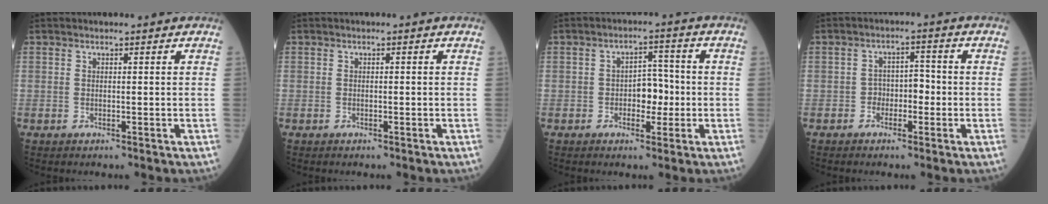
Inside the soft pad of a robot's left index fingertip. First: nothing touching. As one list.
[{"total": 0.0}, {"total": 4.5, "force": [-1.0, 2.6, 3.5], "torque": [-0.047, 0.010, -0.020]}, {"total": 3.1, "force": [-1.3, 2.0, 2.1], "torque": [-0.023, 0.011, -0.028]}]